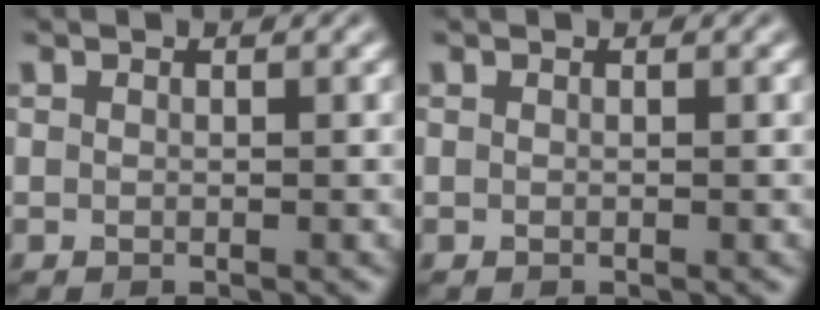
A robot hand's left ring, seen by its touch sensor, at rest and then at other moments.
{"total": 0.0}